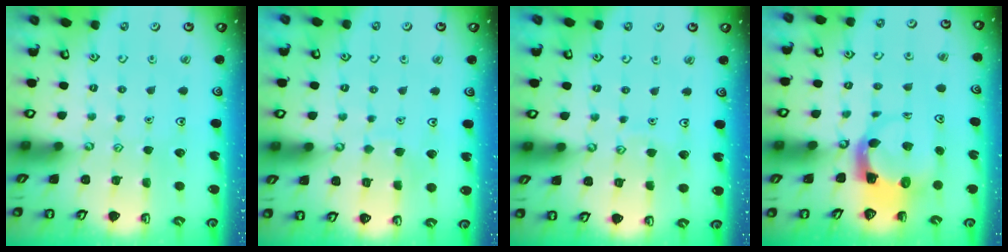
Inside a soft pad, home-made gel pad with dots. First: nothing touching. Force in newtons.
{"total": 3.8, "press": 3.8, "slide": 0.2}
{"total": 4.3, "press": 4.3, "slide": 0.5}
{"total": 5.2, "press": 5.1, "slide": 1.1}